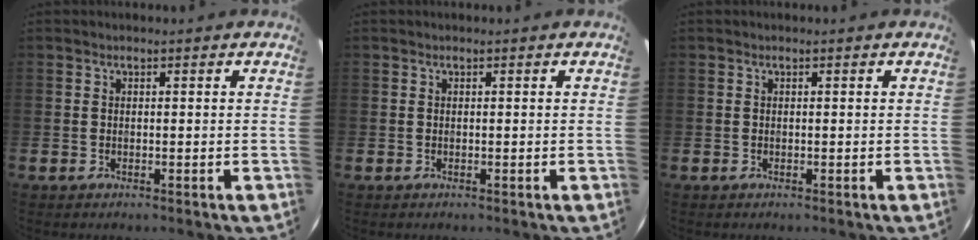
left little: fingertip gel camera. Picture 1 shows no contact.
{"total": 0.0}
{"total": 0.0}